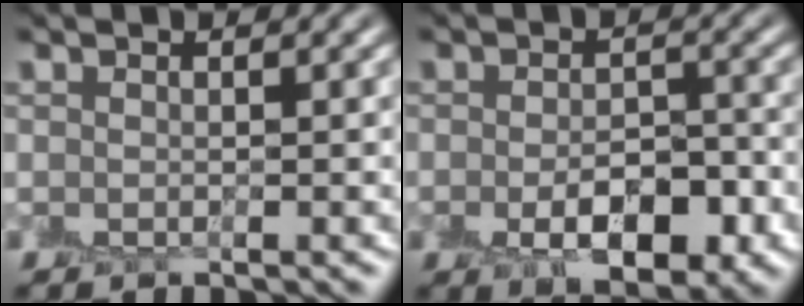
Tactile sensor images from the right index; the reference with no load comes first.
{"total": 5.1, "force": [-1.8, 2.8, 3.8], "torque": [-0.058, -0.011, -0.027]}